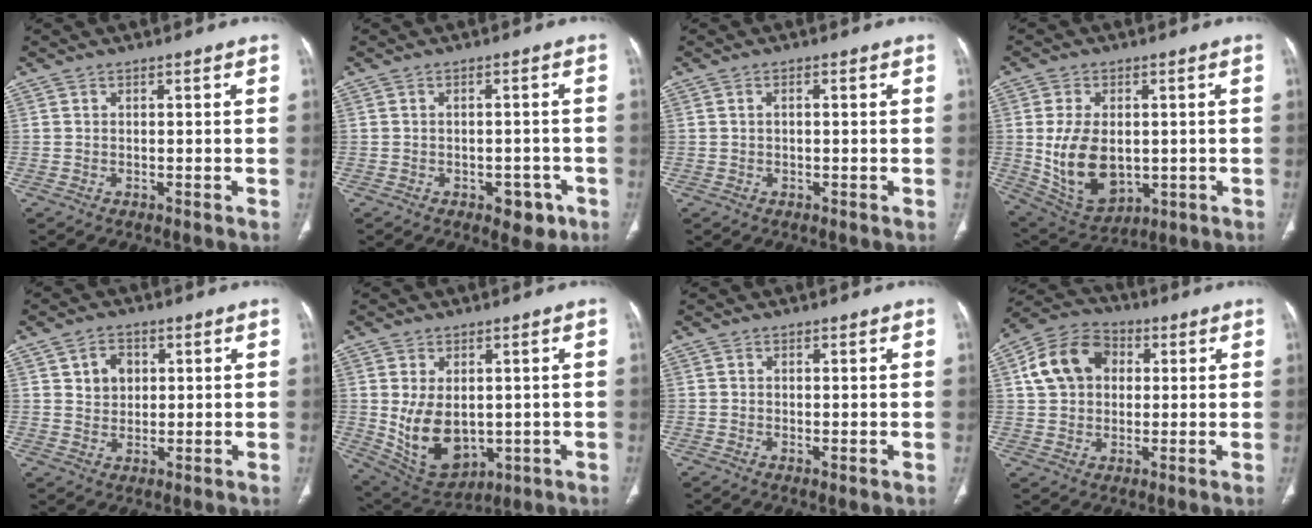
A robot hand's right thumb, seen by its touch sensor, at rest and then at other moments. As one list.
[{"total": 4.8, "force": [-2.4, 2.9, 3.0], "torque": [-0.016, 0.013, -0.025]}, {"total": 1.0, "force": [0.1, 0.5, 0.9], "torque": [-0.020, 0.004, 0.001]}, {"total": 13.9, "force": [-0.5, 9.0, 10.5], "torque": [-0.174, -0.008, 0.019]}, {"total": 5.1, "force": [1.7, 4.0, 2.5], "torque": [-0.020, -0.007, 0.030]}, {"total": 11.9, "force": [-0.4, 7.9, 8.9], "torque": [-0.137, -0.010, 0.026]}, {"total": 1.1, "force": [-0.2, 0.3, 1.0], "torque": [-0.022, -0.006, -0.002]}, {"total": 12.5, "force": [2.7, 9.7, 7.3], "torque": [-0.115, 0.014, 0.039]}]